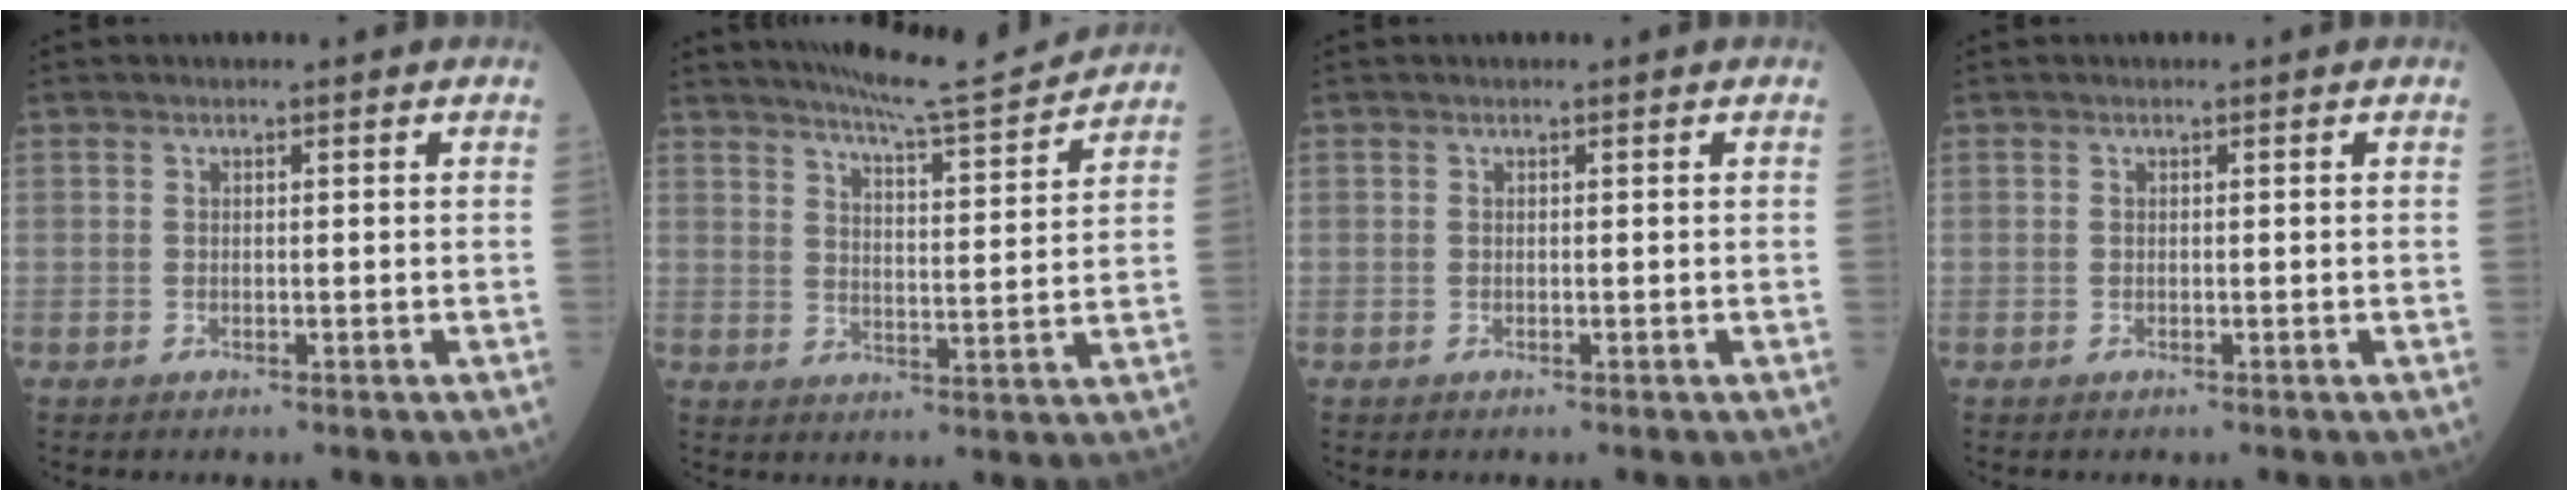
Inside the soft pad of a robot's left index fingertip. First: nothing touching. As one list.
[{"total": 11.4, "force": [10.8, -0.6, 3.4], "torque": [-0.056, -0.006, 0.155]}, {"total": 0.0}, {"total": 0.0}]